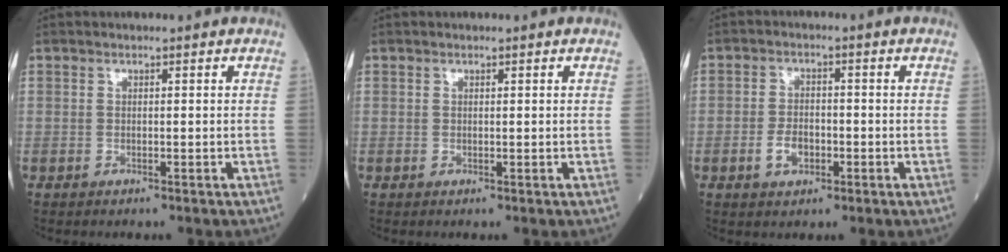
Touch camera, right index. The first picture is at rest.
{"total": 0.0}
{"total": 3.9, "force": [-1.5, 2.2, 2.8], "torque": [-0.054, 0.002, -0.026]}